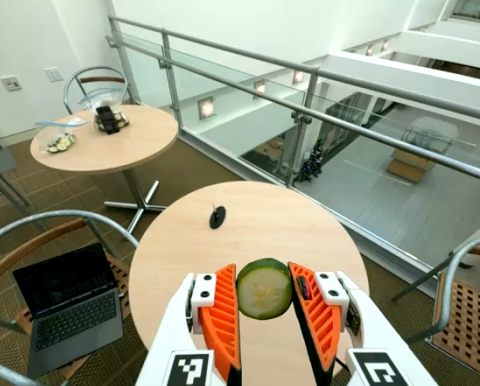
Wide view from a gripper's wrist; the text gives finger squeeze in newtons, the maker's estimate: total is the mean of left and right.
{"total": 7.9, "left": 8.2, "right": 7.6}